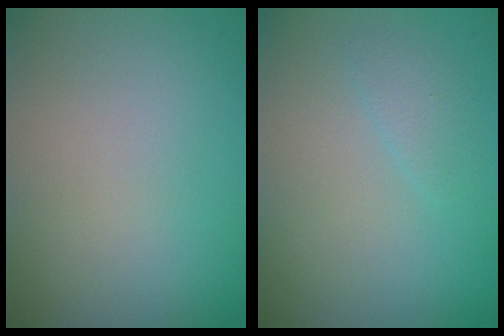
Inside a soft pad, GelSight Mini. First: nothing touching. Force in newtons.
{"total": 1.1, "press": 1.1, "slide": 0.1}